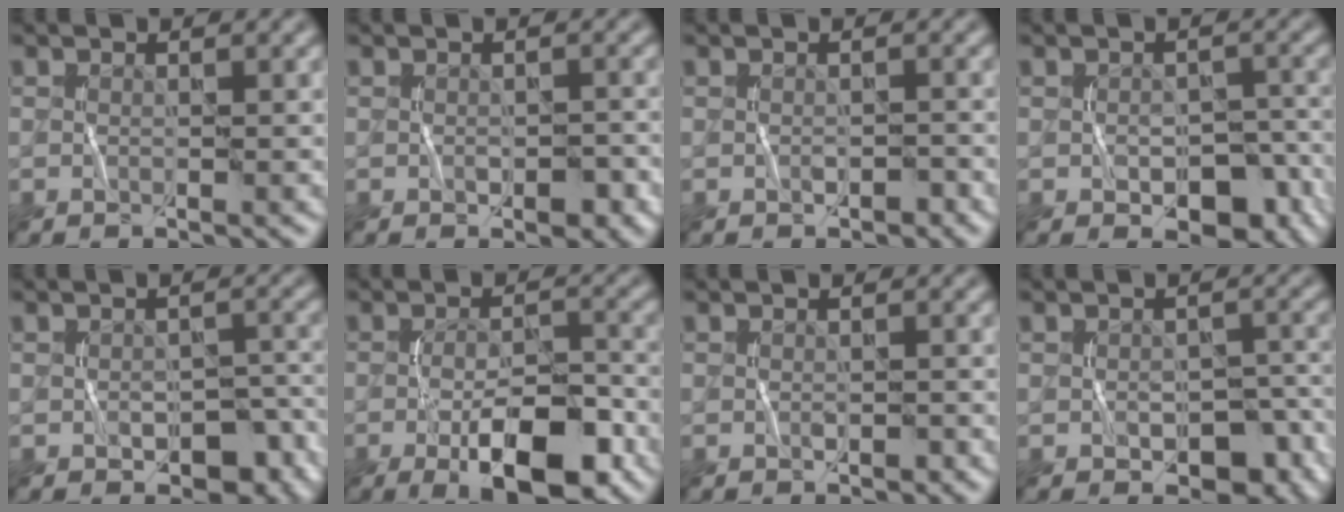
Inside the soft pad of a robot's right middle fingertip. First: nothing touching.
{"total": 2.1, "force": [-0.6, 1.2, 1.6], "torque": [-0.023, -0.003, -0.007]}
{"total": 0.9, "force": [-0.5, 0.6, 0.5], "torque": [-0.007, -0.001, -0.005]}
{"total": 5.1, "force": [-2.1, 3.3, 3.3], "torque": [-0.041, -0.007, -0.025]}
{"total": 5.3, "force": [-2.4, 3.4, 3.3], "torque": [-0.039, -0.002, -0.028]}
{"total": 8.6, "force": [-3.8, 3.2, 7.1], "torque": [-0.112, -0.002, -0.053]}
{"total": 0.6, "force": [-0.2, 0.4, 0.4], "torque": [-0.006, -0.002, -0.002]}
{"total": 5.6, "force": [-2.4, 3.6, 3.5], "torque": [-0.041, -0.007, -0.026]}